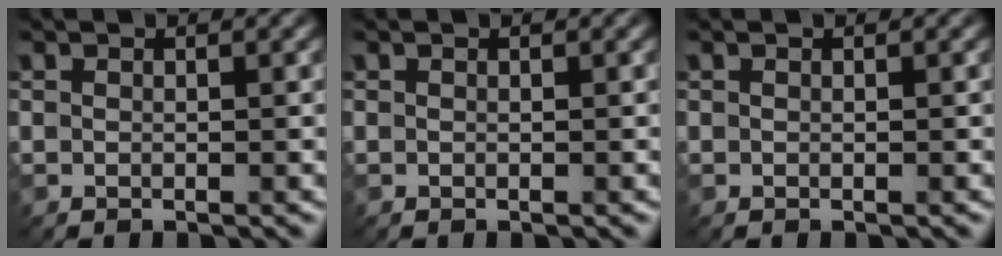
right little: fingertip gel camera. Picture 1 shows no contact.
{"total": 0.0}
{"total": 0.0}